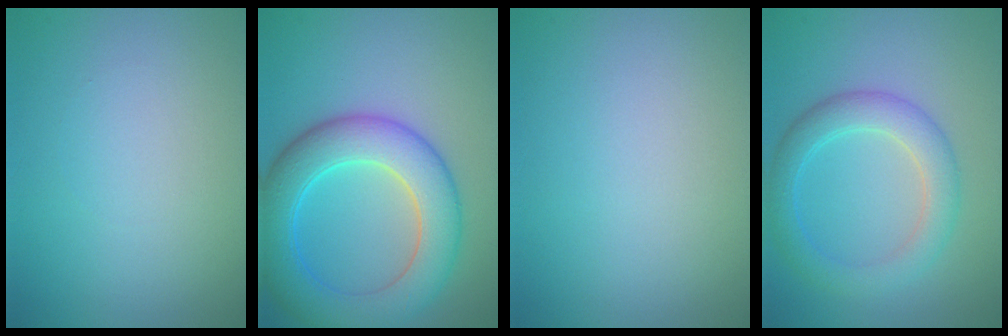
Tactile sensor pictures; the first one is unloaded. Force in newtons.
{"total": 7.8, "press": 7.8, "slide": 0.1}
{"total": 0.0}
{"total": 3.8, "press": 3.8, "slide": 0.1}